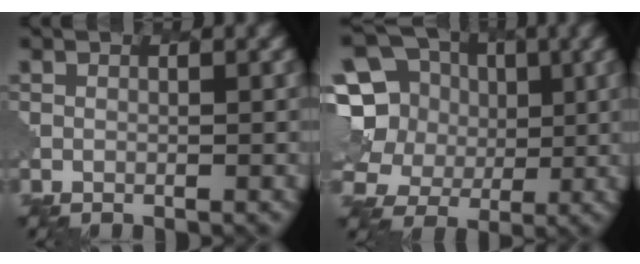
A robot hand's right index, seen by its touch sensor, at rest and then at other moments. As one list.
[{"total": 11.5, "force": [2.8, 9.9, 5.0], "torque": [-0.138, 0.036, 0.020]}]